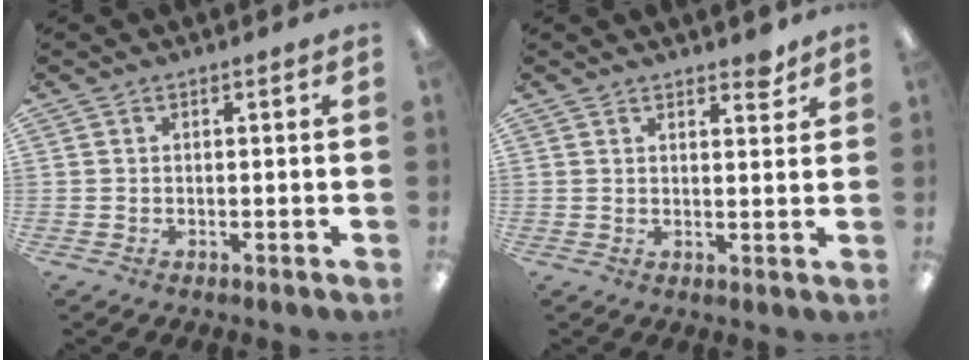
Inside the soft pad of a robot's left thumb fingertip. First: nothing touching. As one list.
[{"total": 3.2, "force": [2.8, 1.0, 1.1], "torque": [-0.001, -0.018, 0.046]}]